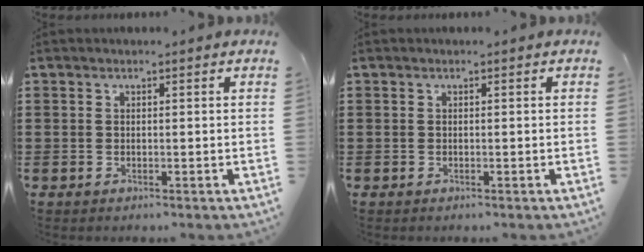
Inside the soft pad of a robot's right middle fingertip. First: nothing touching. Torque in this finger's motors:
{"motor_torque": [-0.08, -0.02, -0.08, -0.03]}